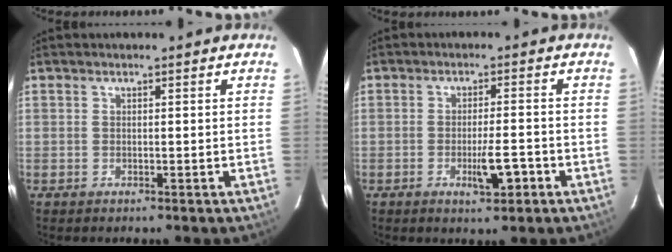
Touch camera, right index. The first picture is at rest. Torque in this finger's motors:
{"motor_torque": [0.17, -0.11, 0.11, 0.03]}